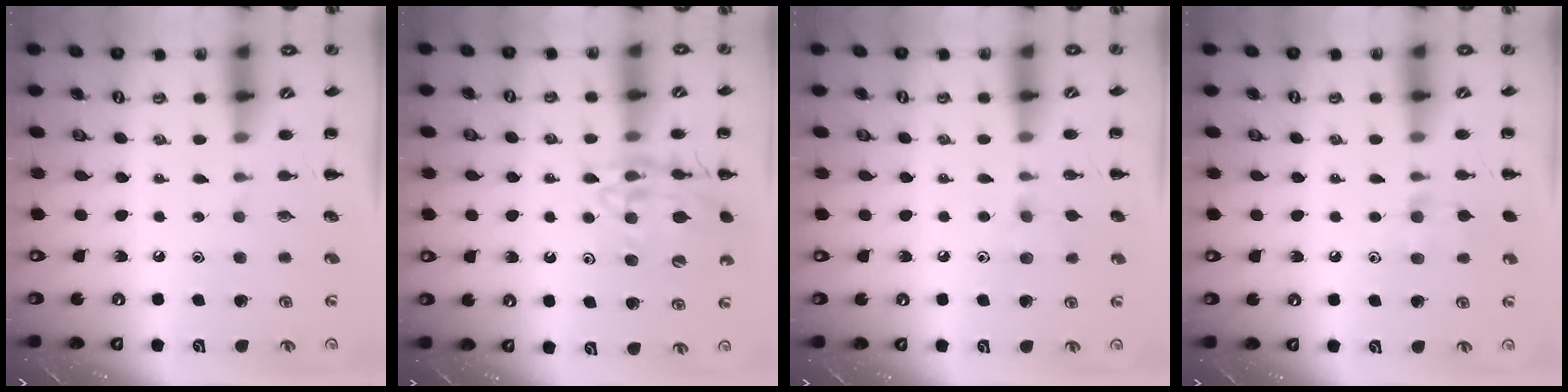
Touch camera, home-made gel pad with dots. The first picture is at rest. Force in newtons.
{"total": 14.7, "press": 14.6, "slide": 1.9}
{"total": 5.9, "press": 5.6, "slide": 2.0}
{"total": 7.2, "press": 6.9, "slide": 2.1}